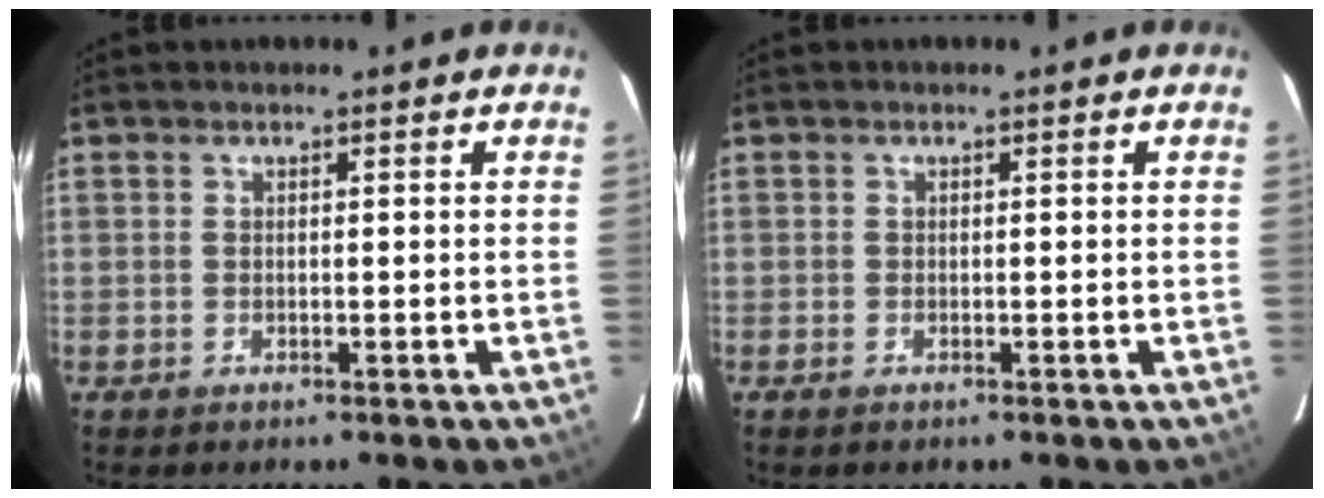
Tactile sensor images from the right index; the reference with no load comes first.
{"total": 0.6, "force": [-0.4, 0.4, 0.2], "torque": [-0.007, -0.001, -0.009]}